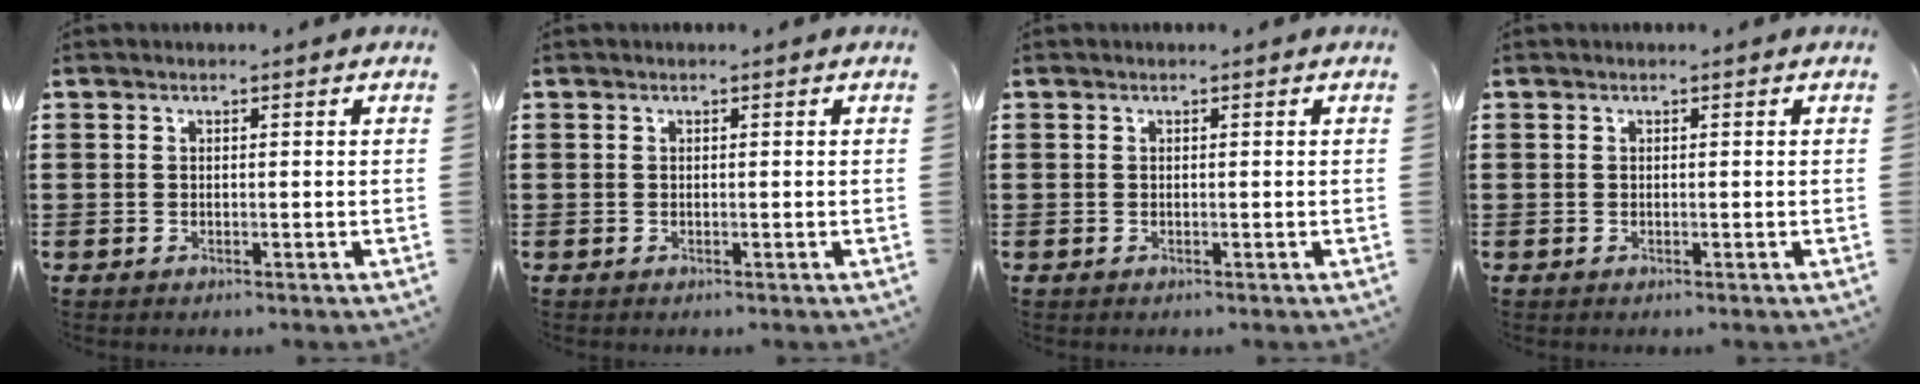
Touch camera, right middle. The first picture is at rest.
{"total": 0.0}
{"total": 0.0}
{"total": 0.0}